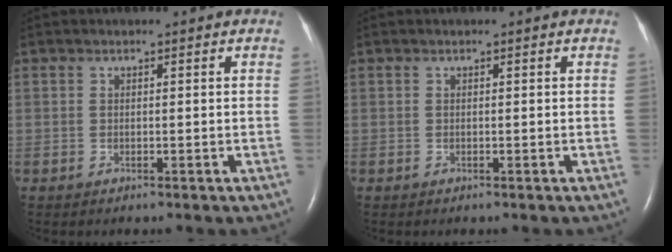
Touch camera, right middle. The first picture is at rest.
{"total": 0.0}